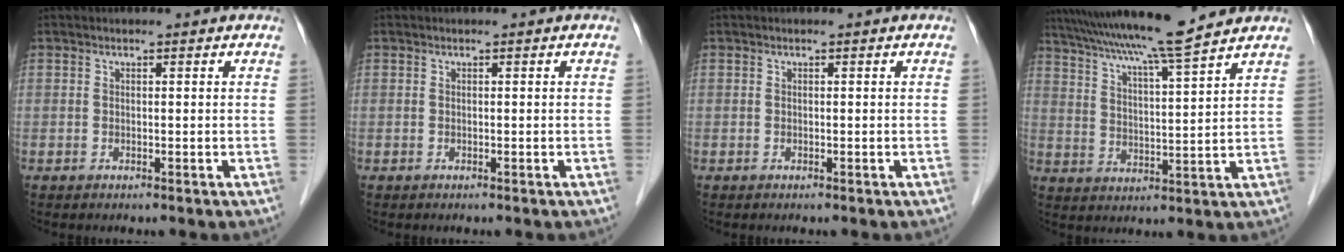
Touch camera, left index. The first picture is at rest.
{"total": 0.0}
{"total": 0.0}
{"total": 14.7, "force": [12.8, -1.2, 7.3], "torque": [-0.130, 0.006, 0.194]}